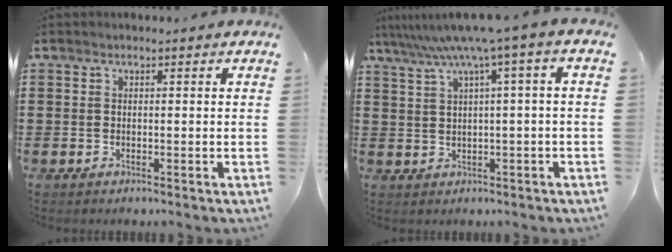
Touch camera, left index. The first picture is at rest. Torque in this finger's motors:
{"motor_torque": [0.36, 0.05, 0.50, 0.12]}